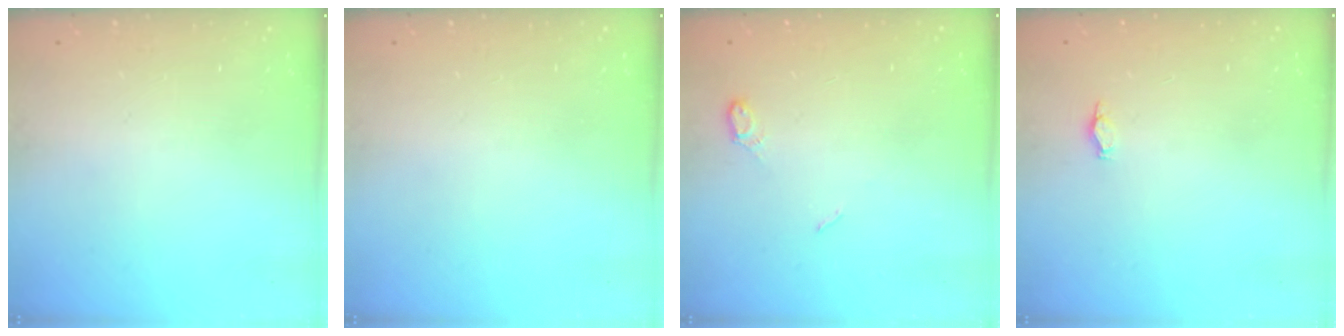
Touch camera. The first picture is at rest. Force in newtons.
{"total": 0.0}
{"total": 4.6, "press": 4.6, "slide": 0.6}
{"total": 2.2, "press": 1.9, "slide": 1.2}